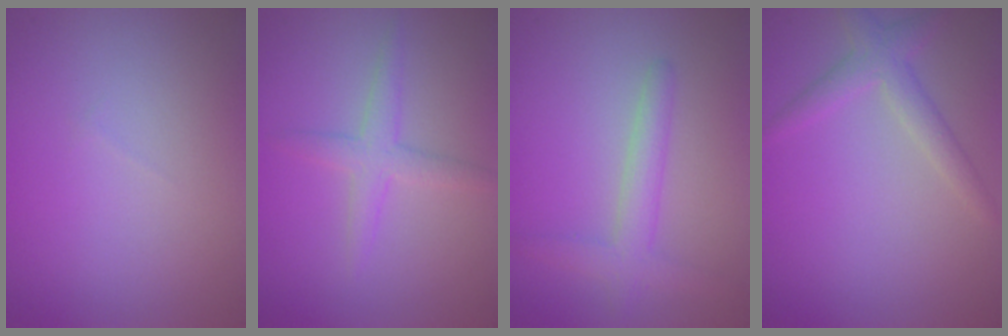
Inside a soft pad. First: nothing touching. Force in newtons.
{"total": 2.3, "press": 2.3, "slide": 0.1}
{"total": 2.7, "press": 2.7, "slide": 0.2}
{"total": 2.4, "press": 2.4, "slide": 0.2}